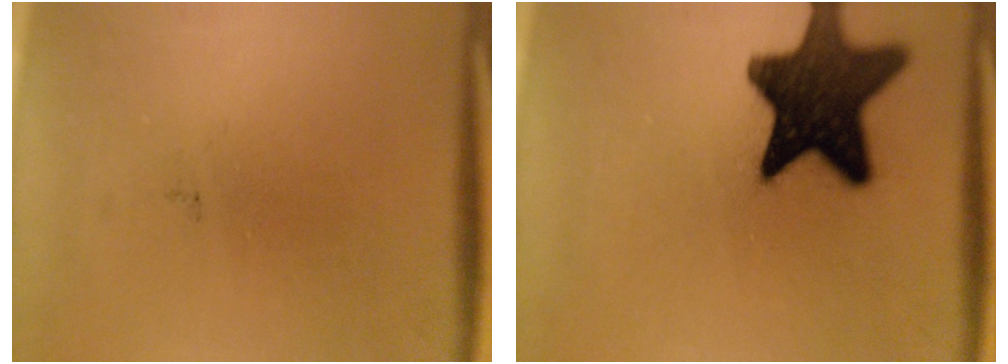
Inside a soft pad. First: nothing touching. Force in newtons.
{"total": 14.9}